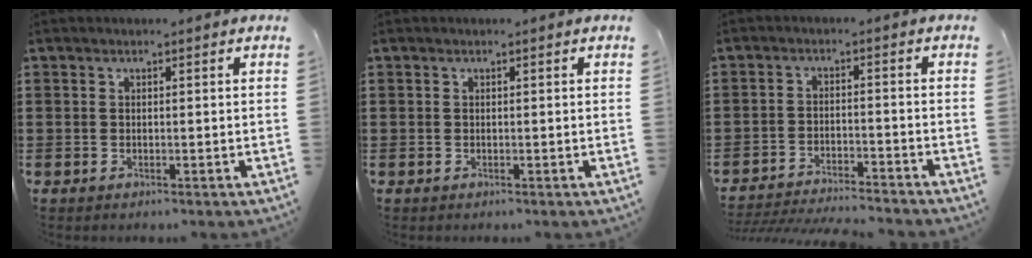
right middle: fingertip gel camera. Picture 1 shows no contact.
{"total": 0.0}
{"total": 3.9, "force": [-3.9, -0.1, 0.5], "torque": [-0.020, -0.004, -0.084]}